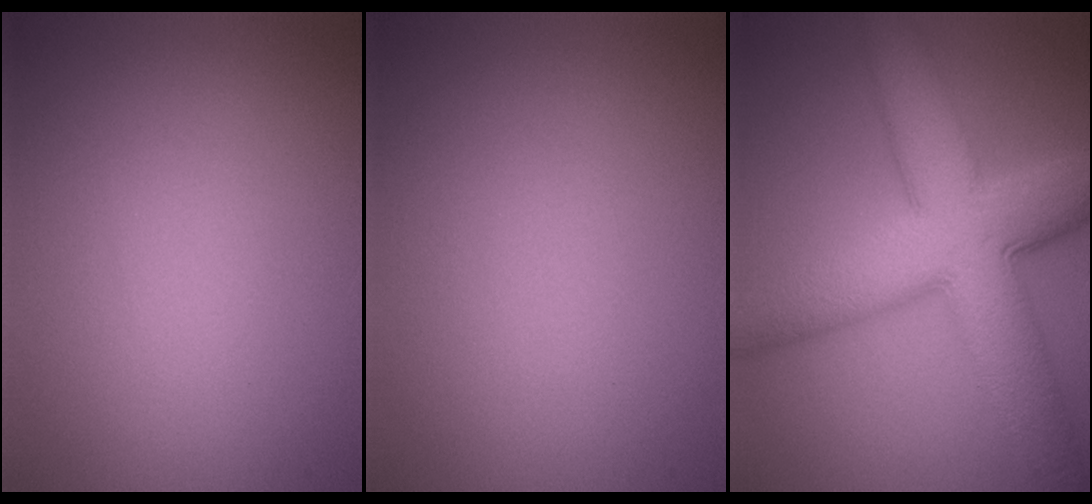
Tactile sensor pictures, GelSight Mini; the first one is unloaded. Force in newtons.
{"total": 0.0}
{"total": 10.9, "press": 10.9, "slide": 0.2}